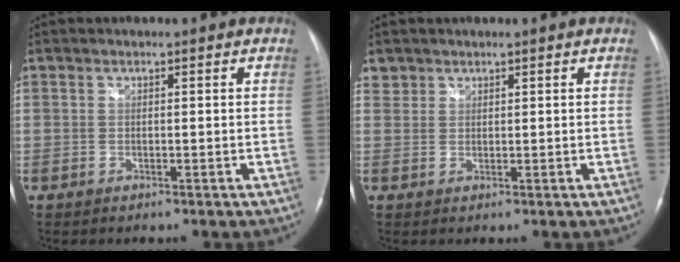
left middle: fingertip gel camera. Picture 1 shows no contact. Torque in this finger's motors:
{"motor_torque": [0.09, -0.08, 0.05, -0.01]}